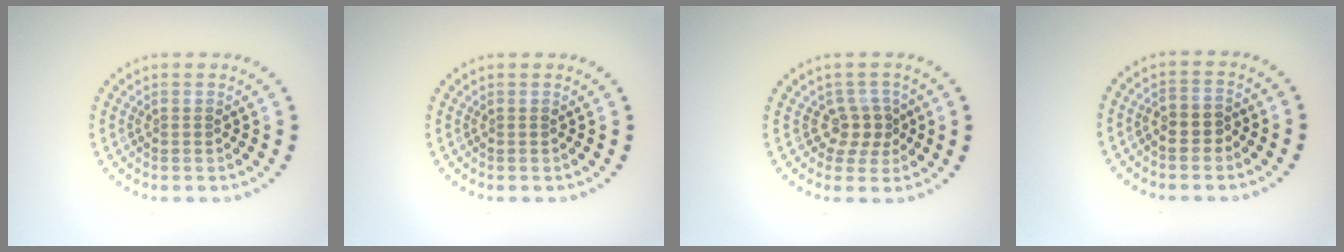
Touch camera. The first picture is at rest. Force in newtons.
{"total": 0.0}
{"total": 2.2, "press": 1.7, "slide": 1.4}
{"total": 1.5, "press": 1.3, "slide": 0.6}